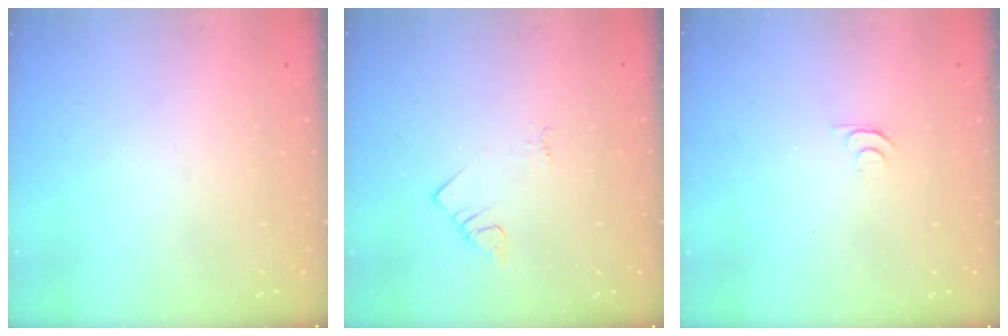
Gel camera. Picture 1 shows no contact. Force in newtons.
{"total": 2.3, "press": 2.3, "slide": 0.4}
{"total": 4.4, "press": 4.3, "slide": 0.6}